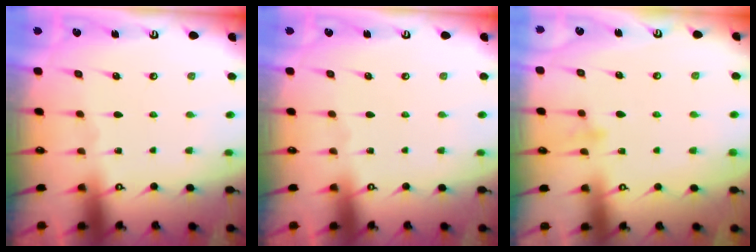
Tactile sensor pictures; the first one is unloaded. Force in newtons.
{"total": 0.0}
{"total": 8.5, "press": 8.5, "slide": 0.8}